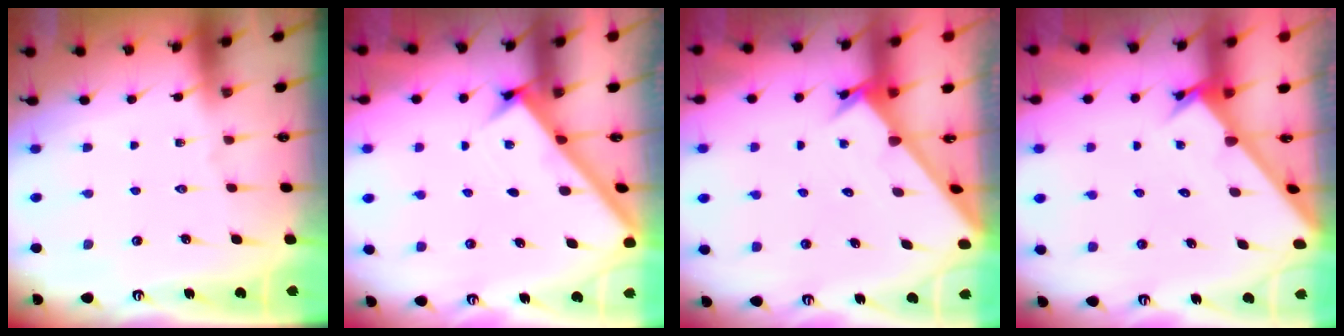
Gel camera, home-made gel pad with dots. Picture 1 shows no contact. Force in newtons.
{"total": 2.7, "press": 2.7, "slide": 0.4}
{"total": 2.4, "press": 2.4, "slide": 0.2}
{"total": 2.4, "press": 2.4, "slide": 0.1}